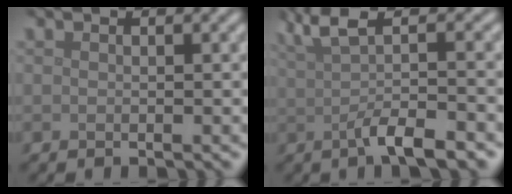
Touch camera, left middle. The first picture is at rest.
{"total": 6.0, "force": [-0.1, 1.7, 5.7], "torque": [-0.089, 0.006, -0.005]}